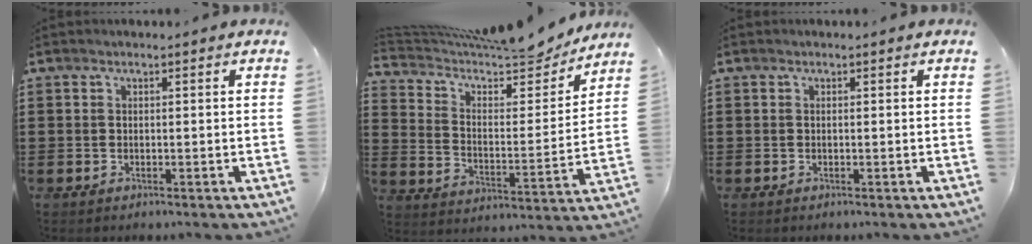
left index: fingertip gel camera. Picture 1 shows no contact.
{"total": 9.4, "force": [8.6, 1.7, 3.4], "torque": [-0.090, -0.065, 0.146]}
{"total": 0.0}